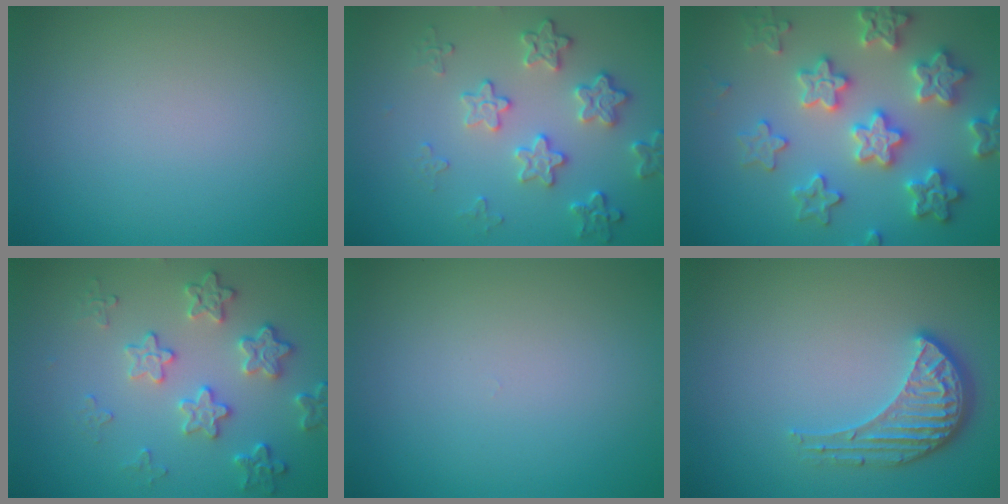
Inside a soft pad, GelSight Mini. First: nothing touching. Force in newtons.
{"total": 4.0, "press": 3.5, "slide": 2.1}
{"total": 6.2, "press": 6.1, "slide": 1.3}
{"total": 4.0, "press": 3.5, "slide": 2.1}
{"total": 0.0}
{"total": 3.5, "press": 2.8, "slide": 2.1}